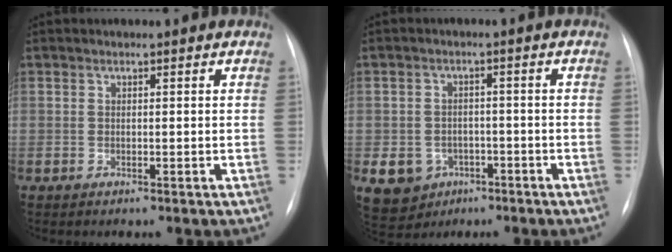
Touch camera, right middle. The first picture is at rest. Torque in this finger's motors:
{"motor_torque": [0.63, -0.68, 0.34, 0.05]}